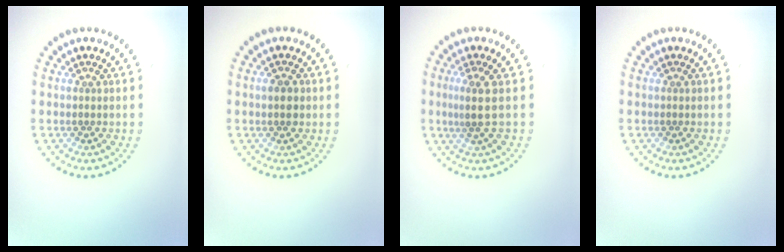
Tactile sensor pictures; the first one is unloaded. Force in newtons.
{"total": 1.9, "press": 1.9, "slide": 0.1}
{"total": 2.0, "press": 1.5, "slide": 1.4}
{"total": 0.0}